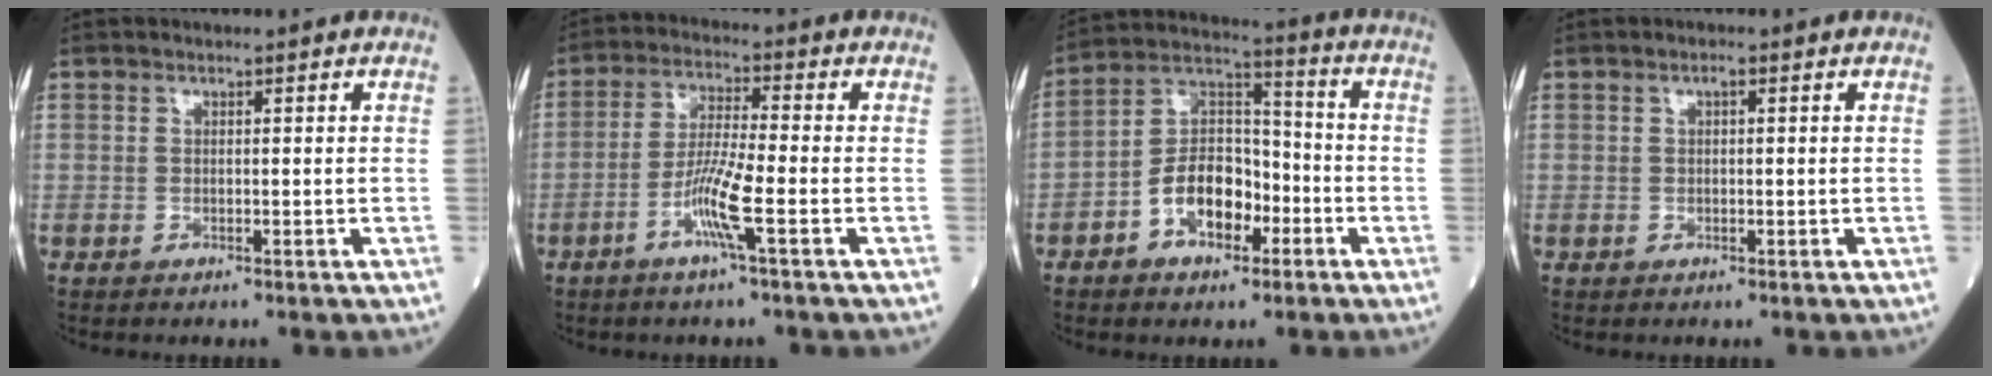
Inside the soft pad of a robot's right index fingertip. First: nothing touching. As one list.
[{"total": 7.0, "force": [-2.8, -0.4, 6.3], "torque": [-0.129, -0.005, -0.058]}, {"total": 10.3, "force": [-4.2, 5.9, 7.3], "torque": [-0.150, 0.027, -0.074]}, {"total": 0.7, "force": [0.2, 0.1, 0.6], "torque": [-0.013, 0.002, 0.003]}]